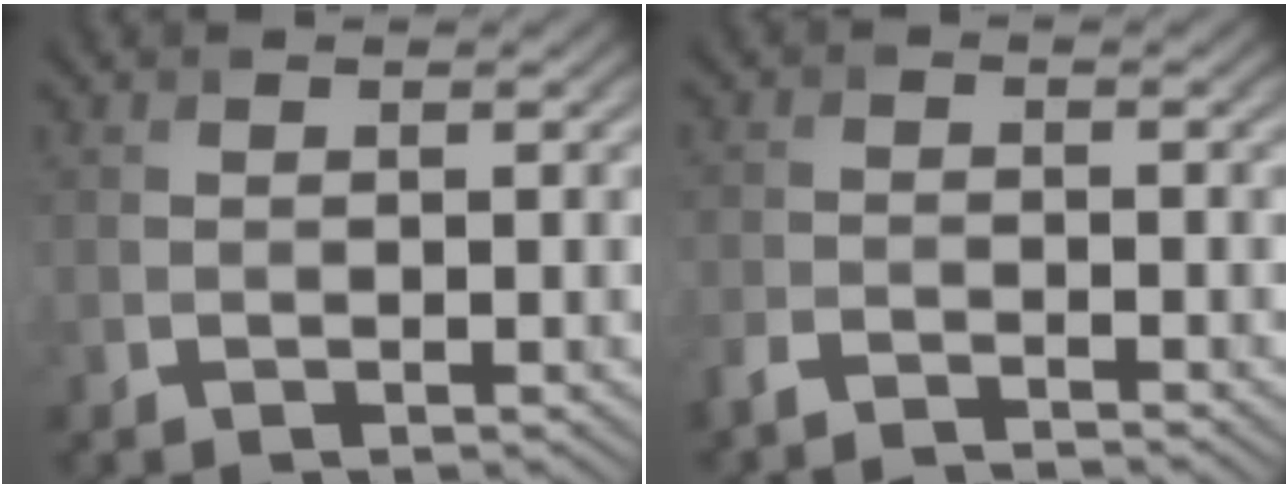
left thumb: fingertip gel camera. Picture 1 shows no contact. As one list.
[{"total": 2.7, "force": [-2.5, 0.0, 0.8], "torque": [-0.017, -0.005, -0.057]}]